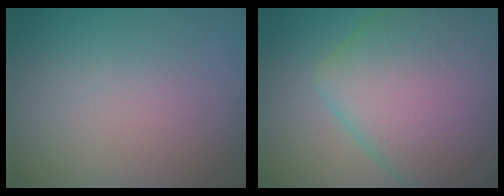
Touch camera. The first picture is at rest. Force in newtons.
{"total": 13.6, "press": 13.6, "slide": 0.5}